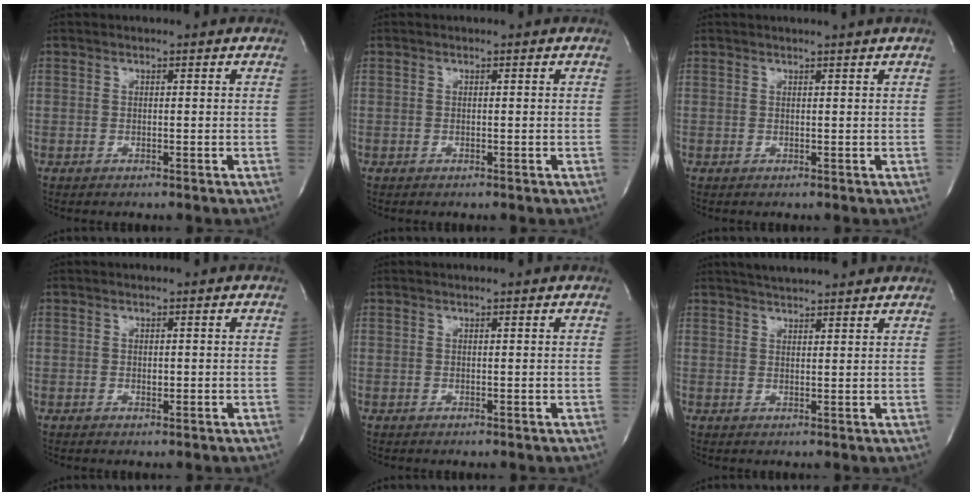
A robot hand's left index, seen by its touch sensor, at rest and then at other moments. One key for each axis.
{"total": 0.0}
{"total": 1.4, "fx": 1.2, "fy": -0.6, "fz": 0.5, "tx": -0.014, "ty": -0.007, "tz": 0.023}
{"total": 0.6, "fx": 0.0, "fy": 0.4, "fz": 0.4, "tx": -0.007, "ty": 0.000, "tz": 0.000}
{"total": 1.0, "fx": 0.9, "fy": -0.1, "fz": 0.3, "tx": -0.009, "ty": 0.003, "tz": 0.012}
{"total": 7.9, "fx": 7.2, "fy": 0.8, "fz": 3.1, "tx": -0.052, "ty": 0.024, "tz": 0.098}